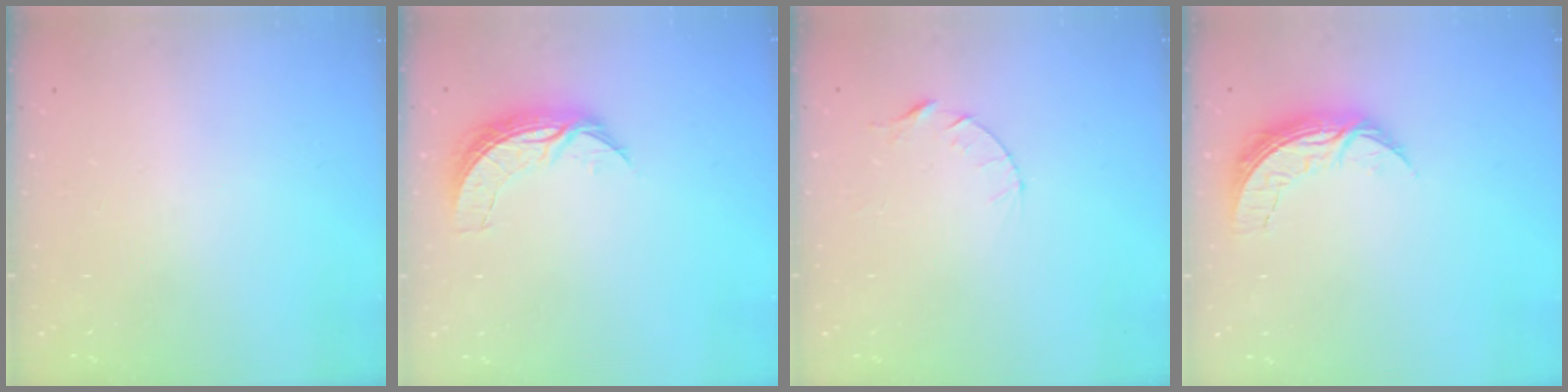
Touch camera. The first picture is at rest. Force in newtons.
{"total": 7.3, "press": 7.3, "slide": 0.2}
{"total": 4.3, "press": 4.2, "slide": 0.4}
{"total": 8.8, "press": 8.8, "slide": 0.6}